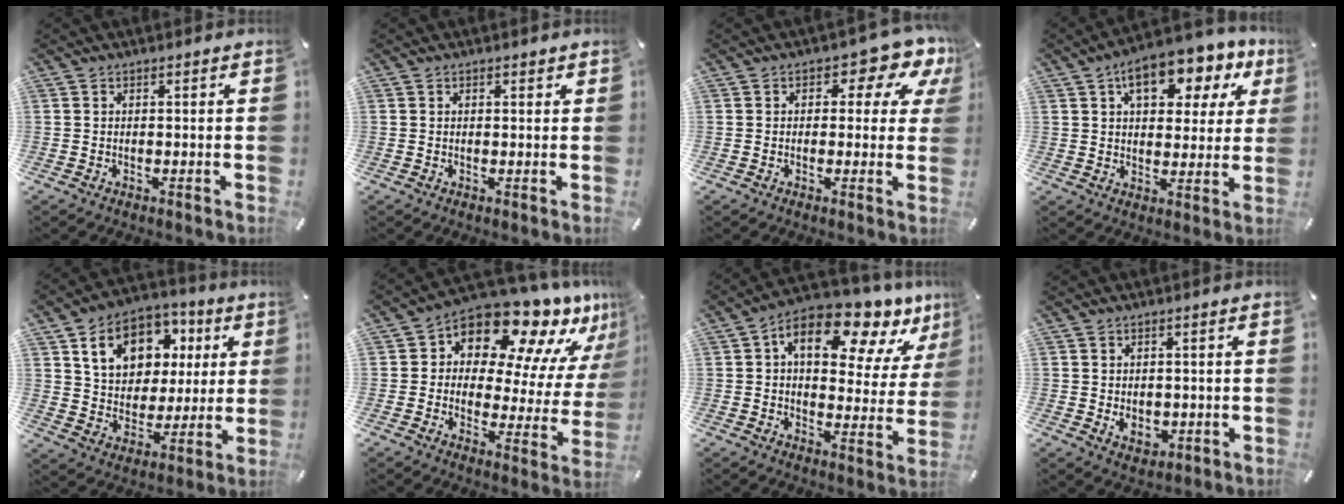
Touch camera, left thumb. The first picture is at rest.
{"total": 0.8, "force": [0.4, 0.6, 0.2], "torque": [0.003, 0.001, 0.005]}
{"total": 7.7, "force": [3.2, 4.3, 5.5], "torque": [-0.058, -0.021, 0.047]}
{"total": 13.5, "force": [7.7, 7.5, 8.2], "torque": [-0.112, -0.035, 0.129]}
{"total": 14.3, "force": [5.7, 11.5, 6.4], "torque": [-0.118, -0.008, 0.109]}
{"total": 14.2, "force": [11.0, 6.4, 6.3], "torque": [-0.095, -0.114, 0.183]}
{"total": 15.9, "force": [9.5, 7.8, 10.1], "torque": [-0.148, -0.057, 0.157]}
{"total": 3.7, "force": [-0.1, 3.0, 2.0], "torque": [-0.027, -0.004, -0.004]}